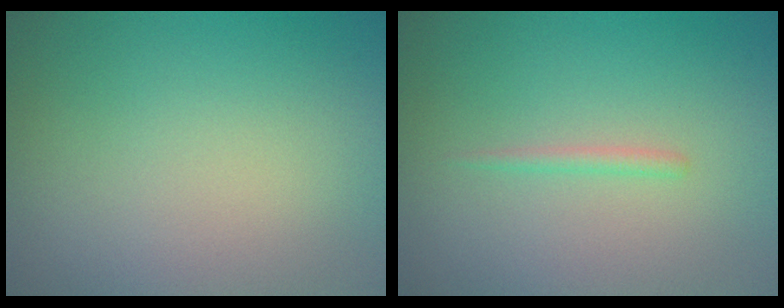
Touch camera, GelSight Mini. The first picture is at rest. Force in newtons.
{"total": 0.8, "press": 0.8, "slide": 0.1}